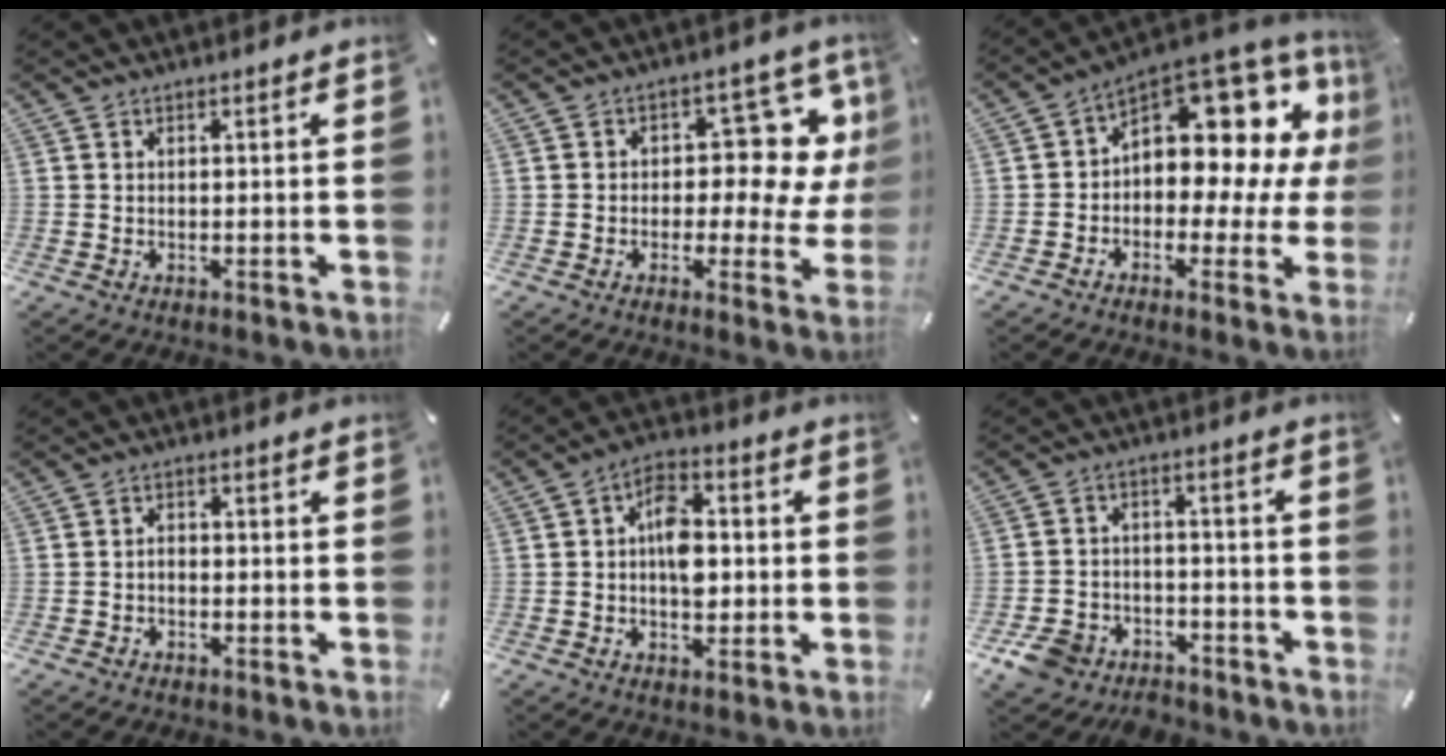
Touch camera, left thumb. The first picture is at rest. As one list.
[{"total": 10.7, "force": [3.9, 6.8, 7.2], "torque": [-0.080, -0.046, 0.067]}, {"total": 12.5, "force": [6.5, 7.4, 7.7], "torque": [-0.096, -0.077, 0.107]}, {"total": 1.8, "force": [-0.9, 1.2, 0.9], "torque": [-0.019, 0.007, -0.020]}, {"total": 8.5, "force": [-0.4, 5.5, 6.5], "torque": [-0.091, 0.003, -0.009]}, {"total": 8.0, "force": [-5.8, 5.0, 2.1], "torque": [-0.044, 0.040, -0.110]}]